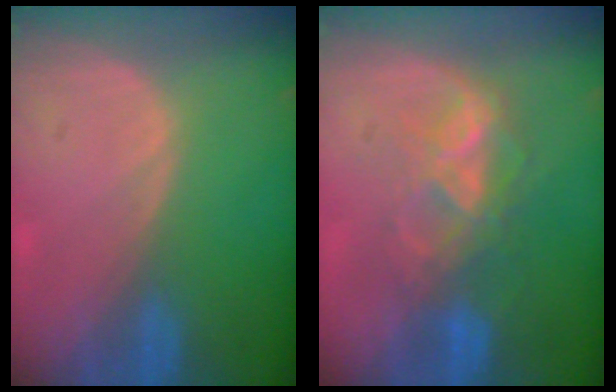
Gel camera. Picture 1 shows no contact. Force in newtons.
{"total": 6.6, "press": 6.4, "slide": 1.6}